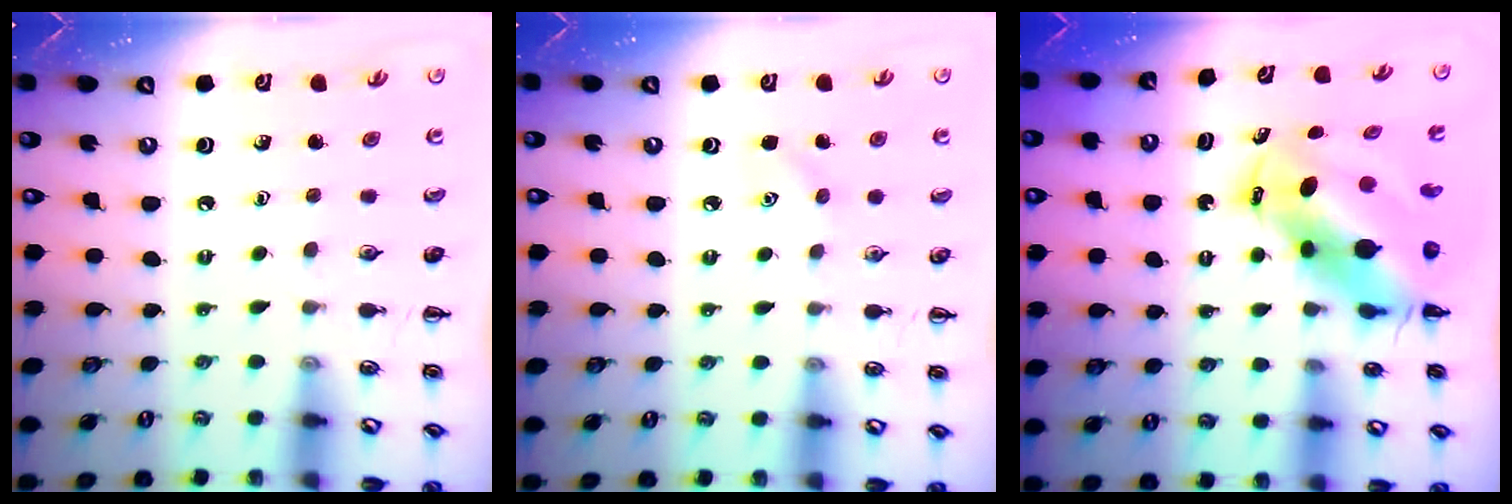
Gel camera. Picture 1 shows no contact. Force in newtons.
{"total": 3.9, "press": 3.8, "slide": 0.9}
{"total": 9.6, "press": 9.3, "slide": 2.5}